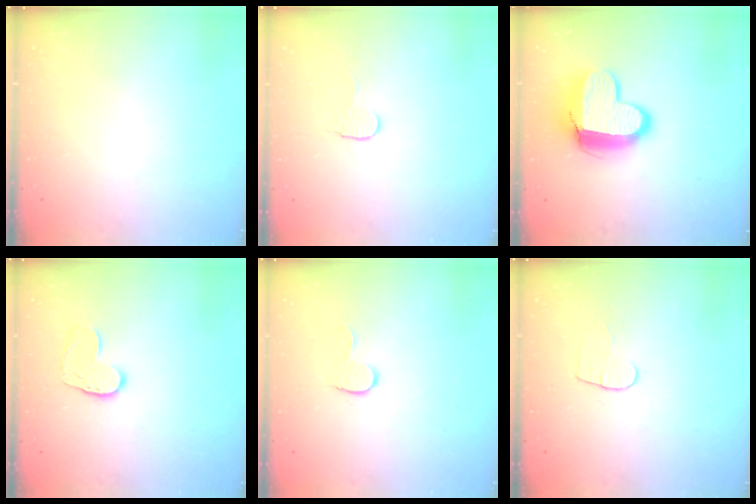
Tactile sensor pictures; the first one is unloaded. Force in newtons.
{"total": 3.5, "press": 3.5, "slide": 0.2}
{"total": 12.3, "press": 12.2, "slide": 1.3}
{"total": 8.8, "press": 8.8, "slide": 0.7}
{"total": 5.6, "press": 5.6, "slide": 0.5}
{"total": 4.5, "press": 4.4, "slide": 0.5}